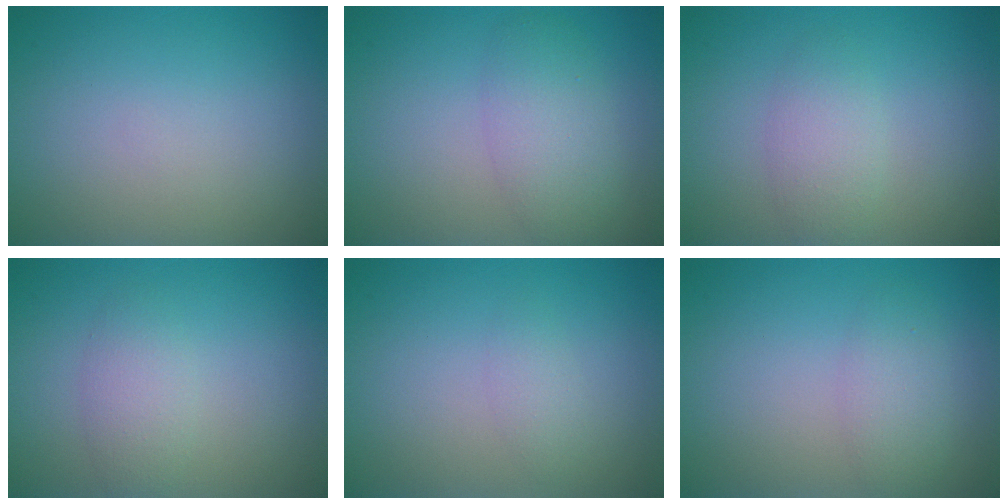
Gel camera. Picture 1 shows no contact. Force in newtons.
{"total": 3.7, "press": 3.7, "slide": 0.1}
{"total": 2.4, "press": 2.4, "slide": 0.0}
{"total": 2.2, "press": 2.1, "slide": 0.1}
{"total": 1.1, "press": 1.1, "slide": 0.1}
{"total": 2.2, "press": 2.2, "slide": 0.1}